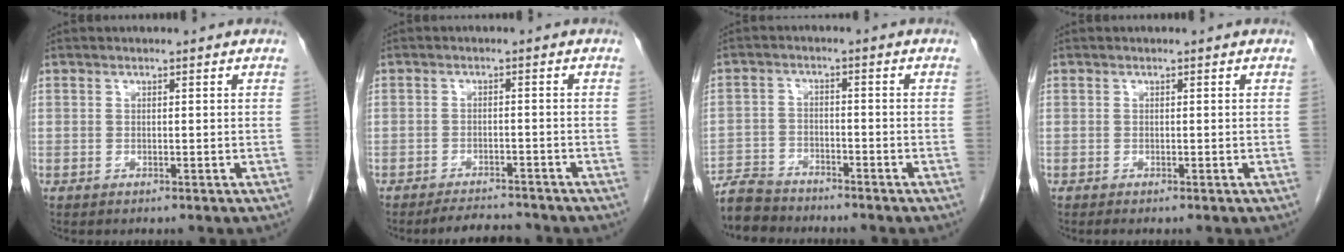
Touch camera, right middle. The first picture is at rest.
{"total": 4.5, "force": [-4.3, 0.8, 0.8], "torque": [-0.015, -0.011, -0.068]}
{"total": 6.1, "force": [-5.8, 1.7, 0.6], "torque": [-0.013, -0.012, -0.107]}
{"total": 0.0}